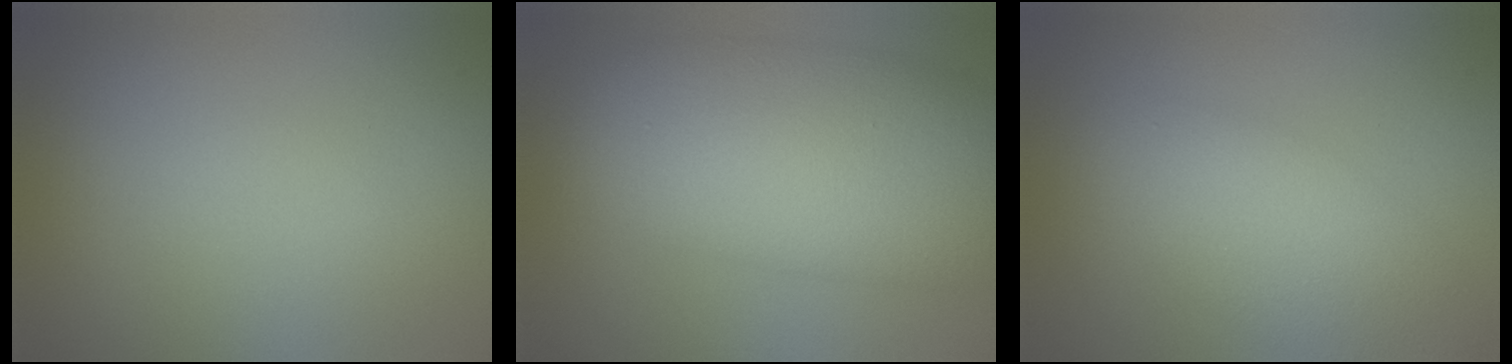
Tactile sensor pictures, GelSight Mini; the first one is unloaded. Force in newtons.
{"total": 11.3, "press": 11.2, "slide": 0.6}
{"total": 4.4, "press": 4.4, "slide": 0.2}